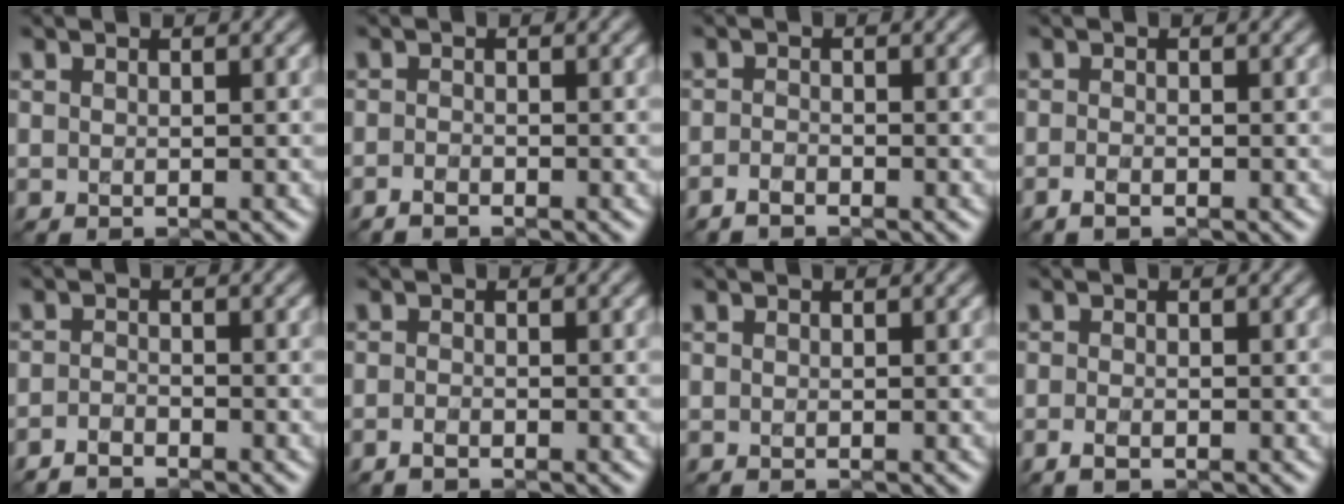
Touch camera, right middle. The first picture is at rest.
{"total": 0.9, "force": [-0.7, 0.2, 0.5], "torque": [-0.010, -0.001, -0.015]}
{"total": 1.1, "force": [-0.9, 0.3, 0.6], "torque": [-0.013, -0.001, -0.020]}
{"total": 1.0, "force": [-0.6, 0.4, 0.7], "torque": [-0.016, -0.002, -0.013]}
{"total": 1.5, "force": [-1.4, 0.3, 0.4], "torque": [-0.008, -0.001, -0.033]}
{"total": 0.8, "force": [-0.6, 0.3, 0.5], "torque": [-0.011, -0.001, -0.012]}
{"total": 0.0}
{"total": 1.2, "force": [-0.6, 0.5, 0.8], "torque": [-0.020, -0.004, -0.014]}